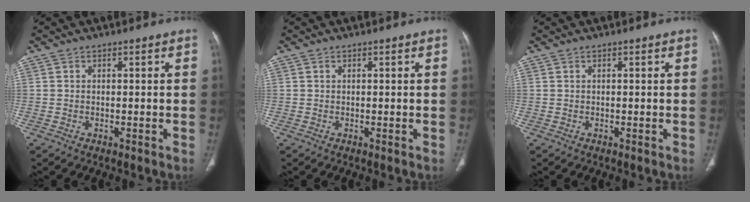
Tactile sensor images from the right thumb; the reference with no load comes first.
{"total": 0.0}
{"total": 0.0}